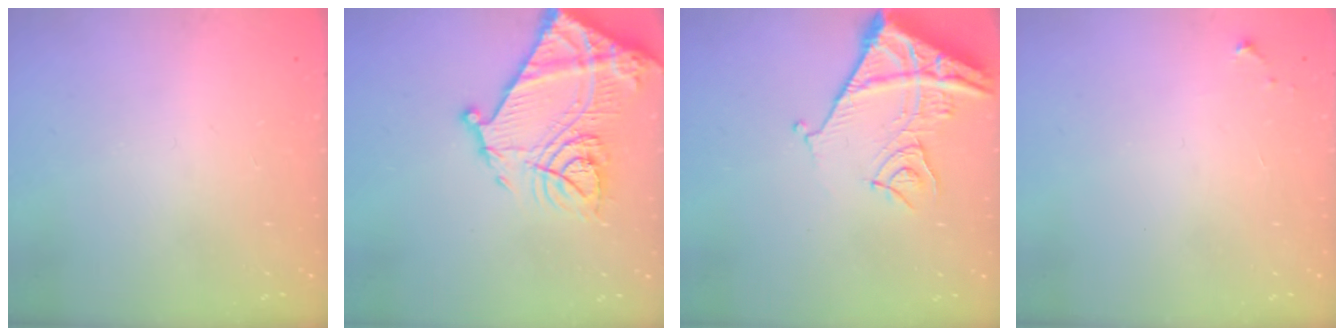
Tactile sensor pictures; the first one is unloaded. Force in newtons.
{"total": 22.6, "press": 22.5, "slide": 2.0}
{"total": 12.8, "press": 12.7, "slide": 1.6}
{"total": 4.3, "press": 4.3, "slide": 0.7}